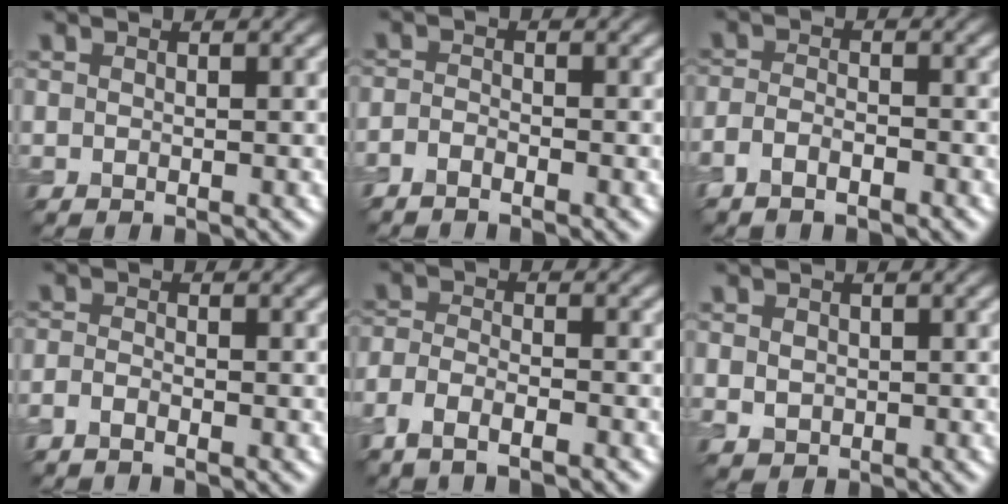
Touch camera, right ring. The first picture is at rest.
{"total": 1.3, "force": [-1.3, 0.1, 0.2], "torque": [-0.007, -0.002, -0.031]}
{"total": 2.4, "force": [-1.9, 0.8, 1.2], "torque": [-0.024, -0.003, -0.041]}
{"total": 1.2, "force": [-1.1, 0.1, 0.4], "torque": [-0.011, -0.003, -0.029]}
{"total": 3.5, "force": [-2.8, 1.0, 1.8], "torque": [-0.030, -0.004, -0.059]}
{"total": 1.1, "force": [0.1, 1.1, 0.4], "torque": [-0.003, -0.007, 0.004]}